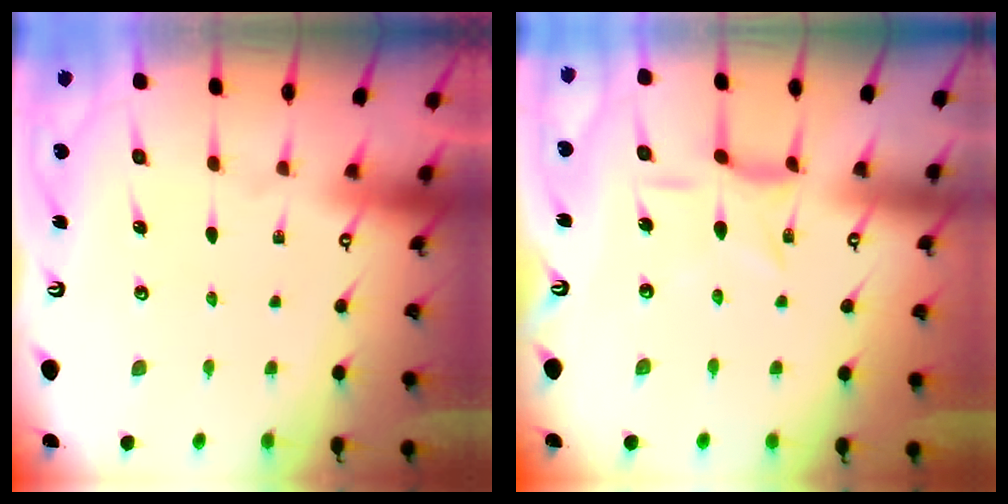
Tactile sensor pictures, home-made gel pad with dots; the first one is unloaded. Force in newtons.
{"total": 4.8, "press": 4.8, "slide": 0.3}